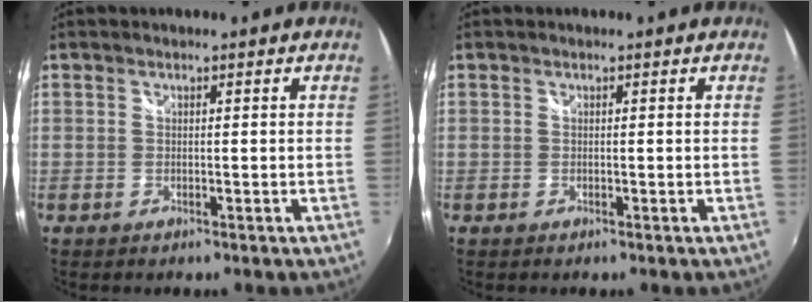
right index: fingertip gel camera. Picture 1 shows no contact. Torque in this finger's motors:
{"motor_torque": [0.00, 0.00, 0.00, 0.01]}